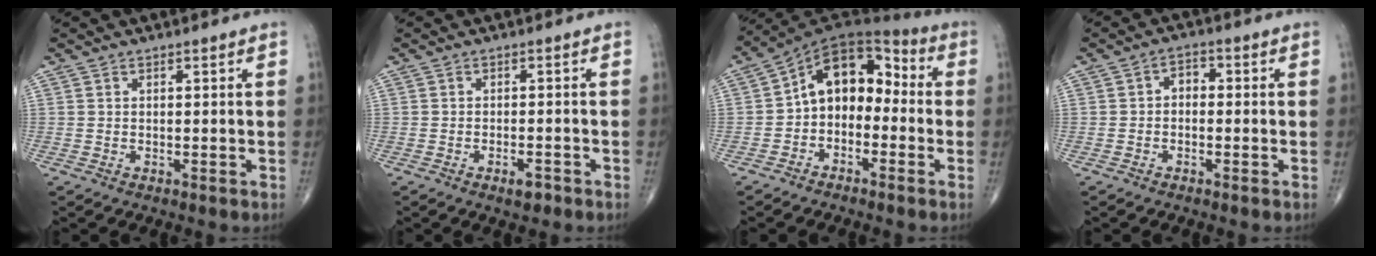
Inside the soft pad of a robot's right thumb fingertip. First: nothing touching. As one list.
[{"total": 2.6, "force": [-1.6, 1.0, 1.8], "torque": [-0.028, 0.005, -0.025]}, {"total": 11.8, "force": [-1.5, 8.2, 8.3], "torque": [-0.093, 0.059, -0.045]}, {"total": 2.8, "force": [-0.3, 2.0, 2.0], "torque": [-0.016, 0.015, -0.016]}]